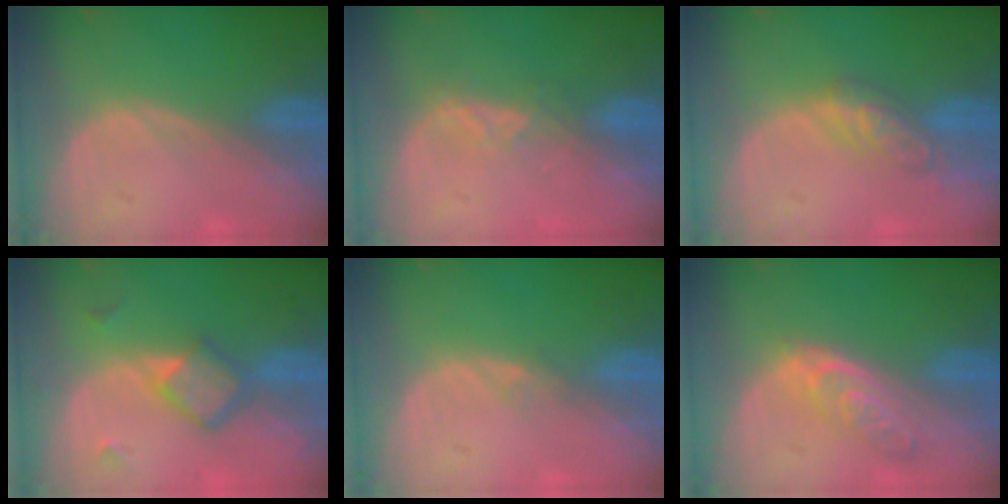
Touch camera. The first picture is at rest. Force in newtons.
{"total": 2.6, "press": 2.5, "slide": 0.8}
{"total": 4.7, "press": 4.7, "slide": 0.2}
{"total": 5.8, "press": 5.1, "slide": 2.7}
{"total": 0.8, "press": 0.8, "slide": 0.0}
{"total": 5.0, "press": 4.9, "slide": 0.4}